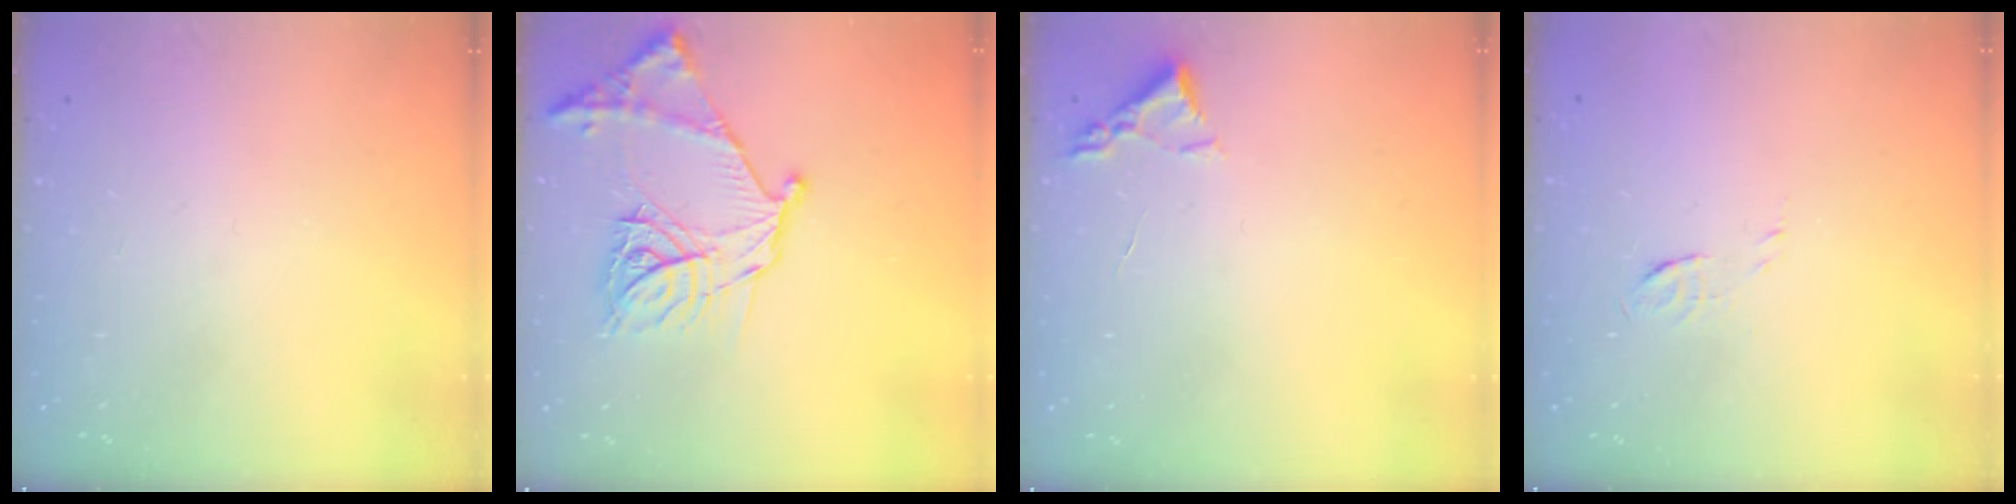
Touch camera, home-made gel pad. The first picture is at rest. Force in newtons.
{"total": 18.4, "press": 18.3, "slide": 1.9}
{"total": 2.2, "press": 2.2, "slide": 0.3}
{"total": 4.2, "press": 4.1, "slide": 1.1}